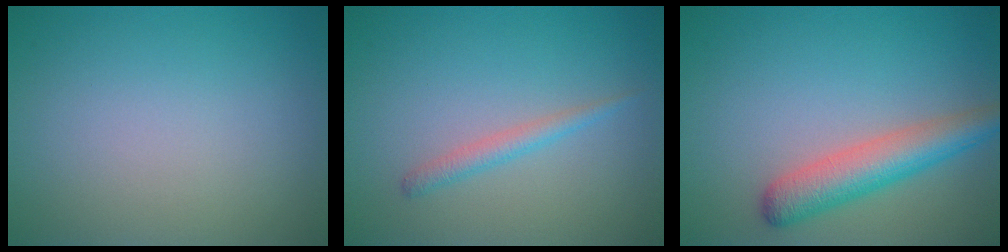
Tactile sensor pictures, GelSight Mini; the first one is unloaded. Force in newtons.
{"total": 1.5, "press": 1.5, "slide": 0.0}
{"total": 4.6, "press": 4.6, "slide": 0.2}